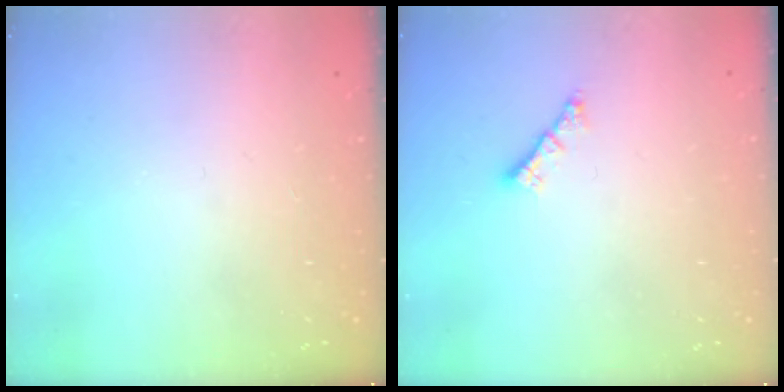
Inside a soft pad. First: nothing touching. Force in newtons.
{"total": 1.2, "press": 1.2, "slide": 0.3}